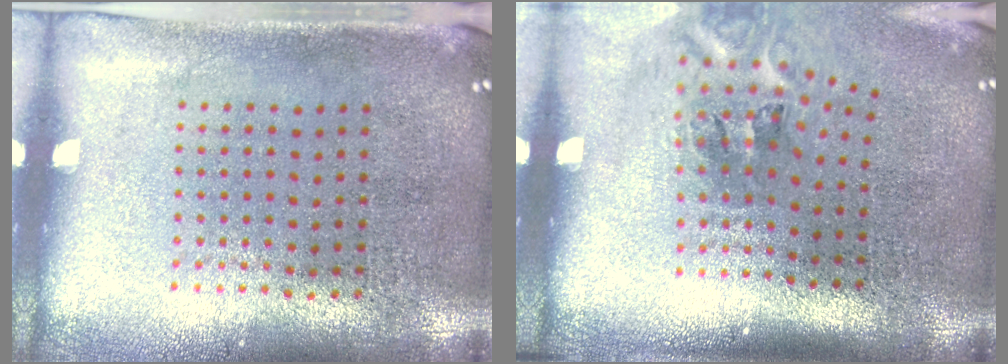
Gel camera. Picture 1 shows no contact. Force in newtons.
{"total": 2.3, "press": 1.4, "slide": 1.9}